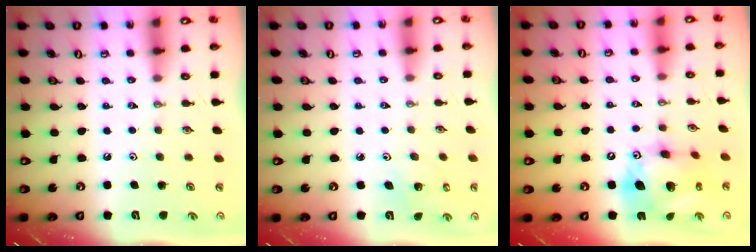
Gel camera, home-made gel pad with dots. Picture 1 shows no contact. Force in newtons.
{"total": 2.0, "press": 2.0, "slide": 0.1}
{"total": 16.5, "press": 16.5, "slide": 1.6}